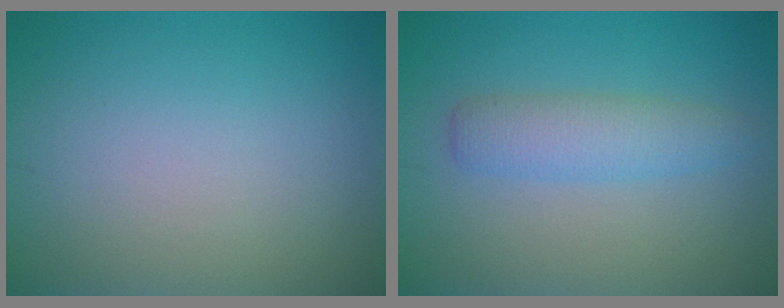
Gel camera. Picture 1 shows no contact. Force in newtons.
{"total": 3.2, "press": 3.2, "slide": 0.1}